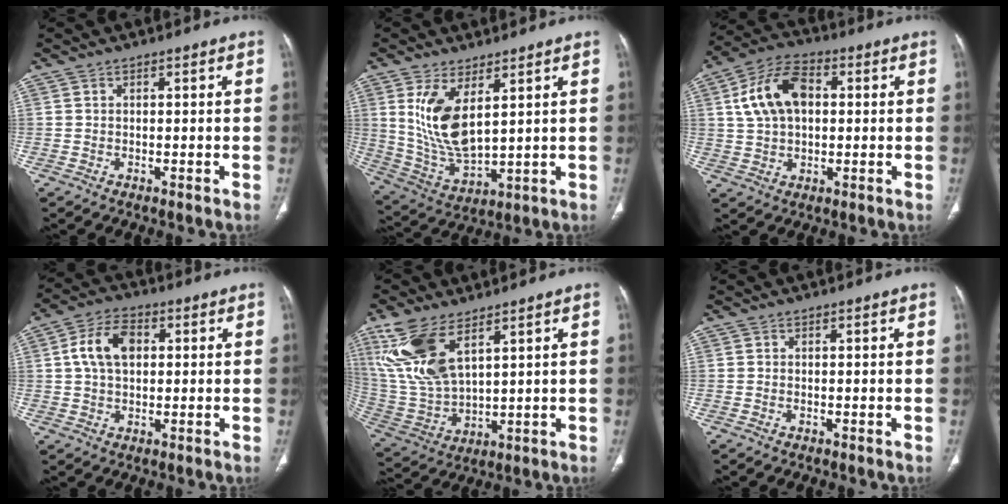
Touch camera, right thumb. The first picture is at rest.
{"total": 12.1, "force": [4.2, 5.4, 10.0], "torque": [-0.193, -0.030, 0.102]}
{"total": 12.3, "force": [2.3, 7.8, 9.2], "torque": [-0.165, 0.020, 0.037]}
{"total": 8.7, "force": [1.6, 5.6, 6.5], "torque": [-0.116, 0.016, 0.026]}
{"total": 14.7, "force": [7.6, 6.5, 10.8], "torque": [-0.233, -0.024, 0.170]}
{"total": 0.0}